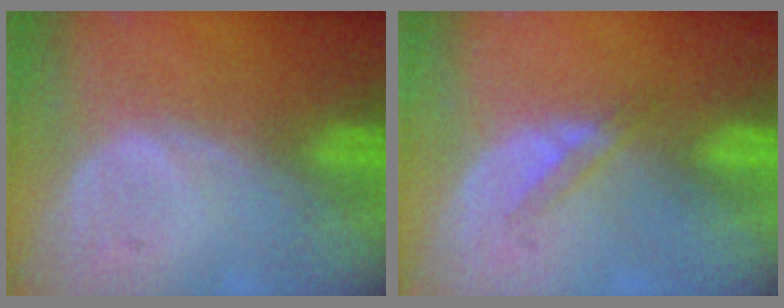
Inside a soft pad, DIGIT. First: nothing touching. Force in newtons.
{"total": 2.3, "press": 2.0, "slide": 1.0}